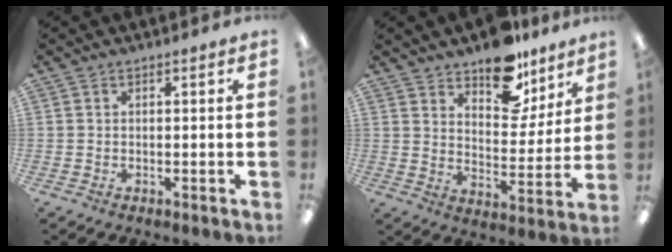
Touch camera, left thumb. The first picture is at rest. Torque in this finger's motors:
{"motor_torque": [1.47, 0.95, 1.03, -0.98, 0.23]}